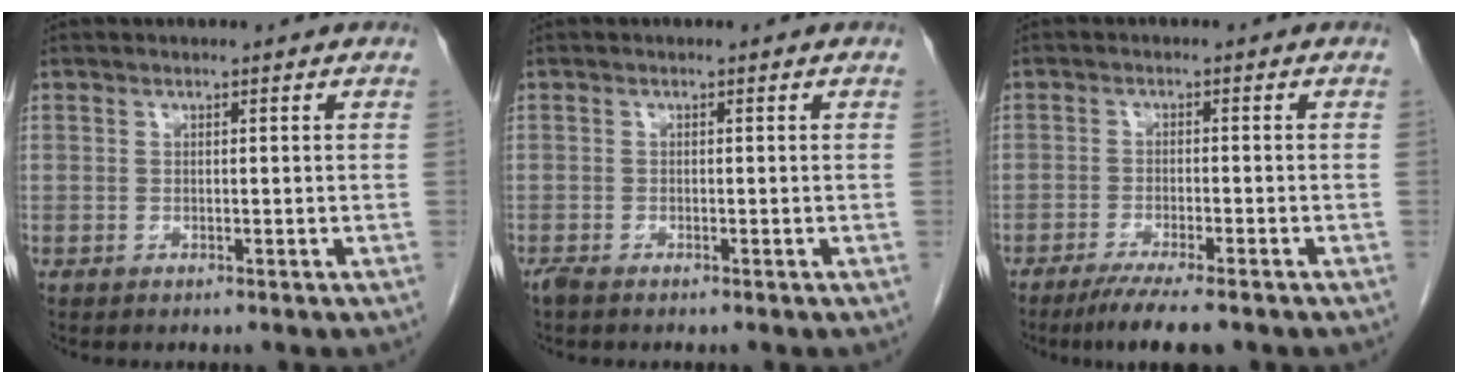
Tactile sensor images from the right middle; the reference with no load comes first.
{"total": 1.1, "force": [-0.9, 0.2, 0.5], "torque": [-0.019, -0.005, -0.019]}
{"total": 7.1, "force": [-5.4, 0.5, 4.5], "torque": [-0.071, -0.017, -0.083]}